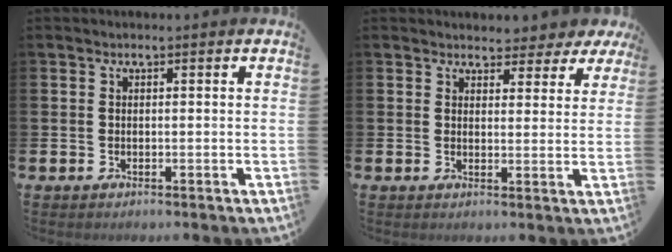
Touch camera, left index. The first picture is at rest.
{"total": 3.9, "force": [3.6, 1.5, 0.3], "torque": [-0.005, -0.022, 0.063]}